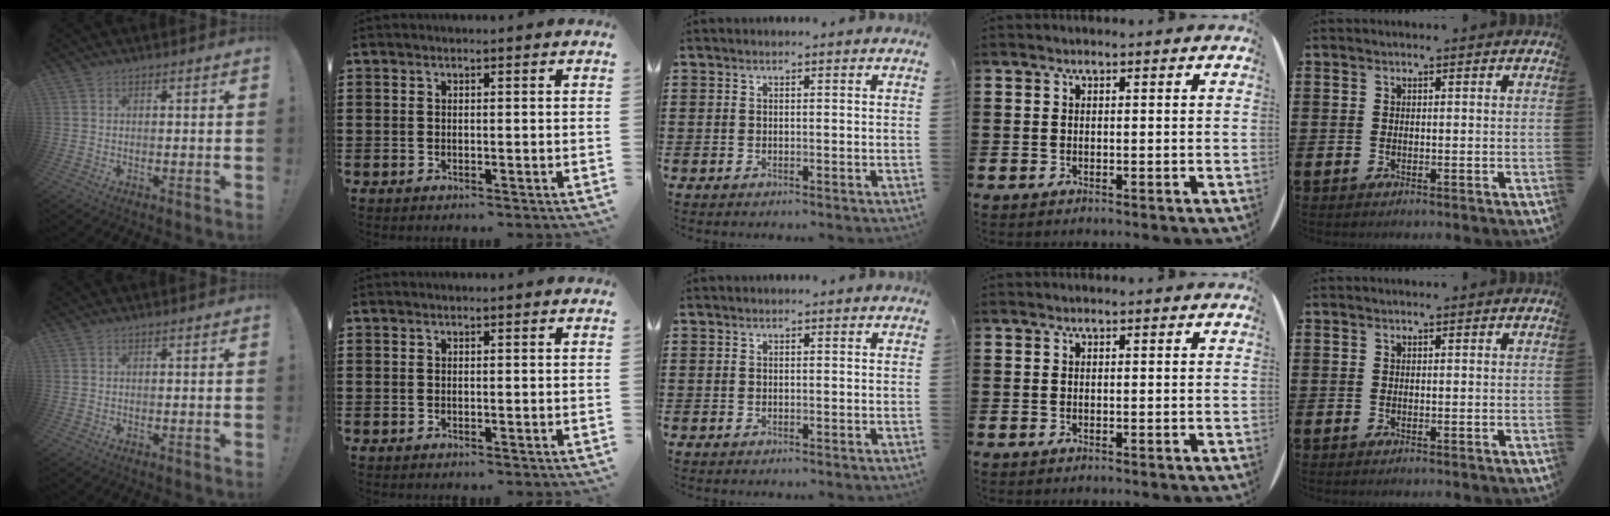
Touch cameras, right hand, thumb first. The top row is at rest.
{}